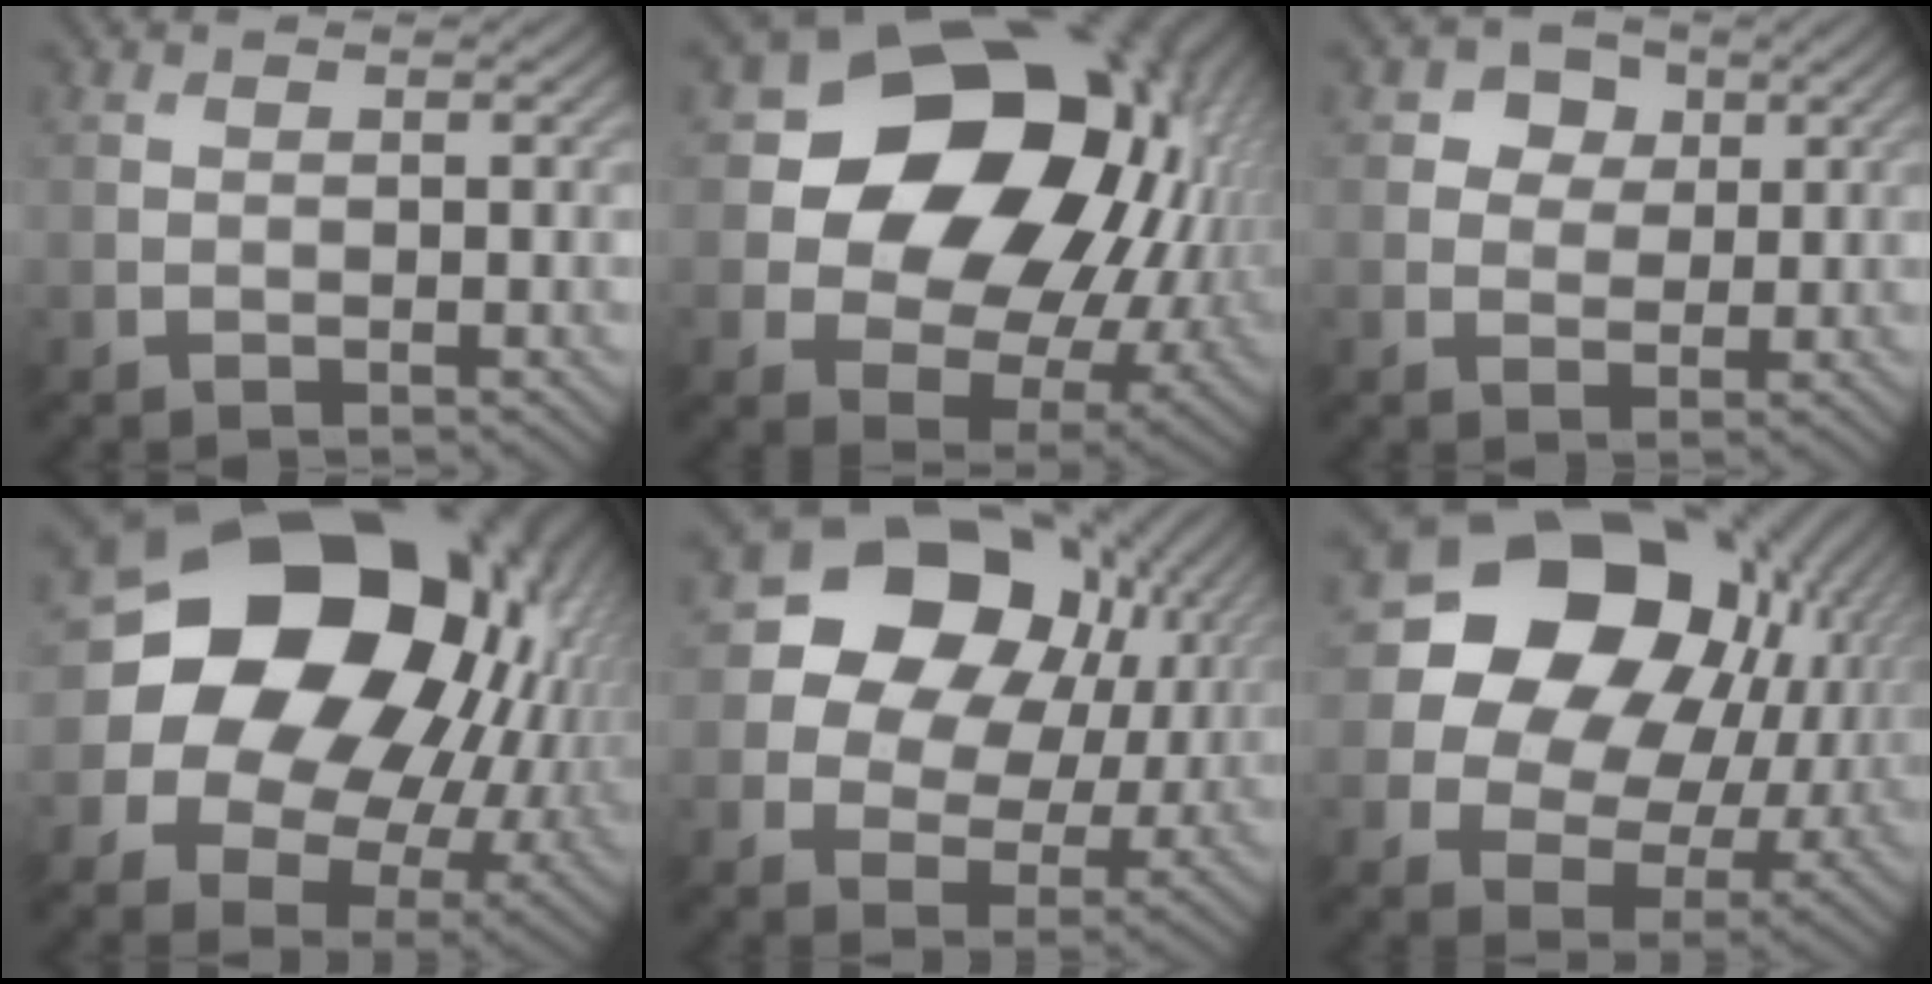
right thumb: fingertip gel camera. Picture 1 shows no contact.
{"total": 17.7, "force": [3.3, 13.5, 11.1], "torque": [-0.178, -0.012, 0.076]}
{"total": 3.8, "force": [1.5, 3.2, 1.5], "torque": [-0.030, -0.002, 0.022]}
{"total": 21.2, "force": [3.8, 17.0, 12.1], "torque": [-0.236, -0.002, 0.088]}
{"total": 16.5, "force": [5.1, 13.1, 8.6], "torque": [-0.190, 0.049, 0.102]}
{"total": 19.8, "force": [5.3, 15.9, 10.4], "torque": [-0.232, 0.024, 0.127]}